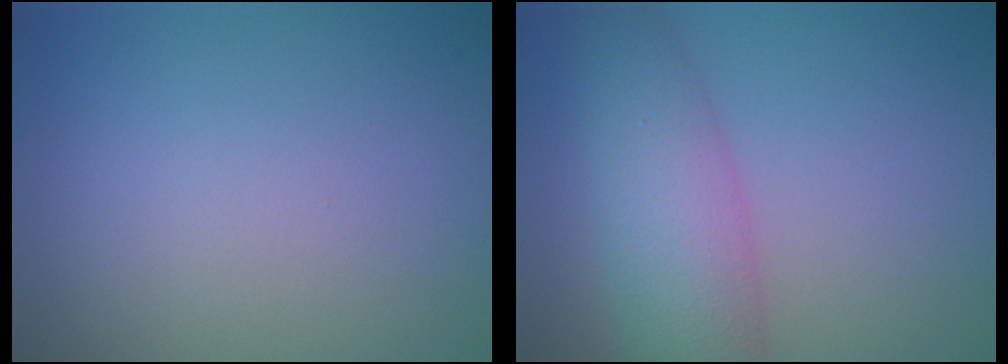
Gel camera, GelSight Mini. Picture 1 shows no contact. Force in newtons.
{"total": 5.9, "press": 5.9, "slide": 0.1}